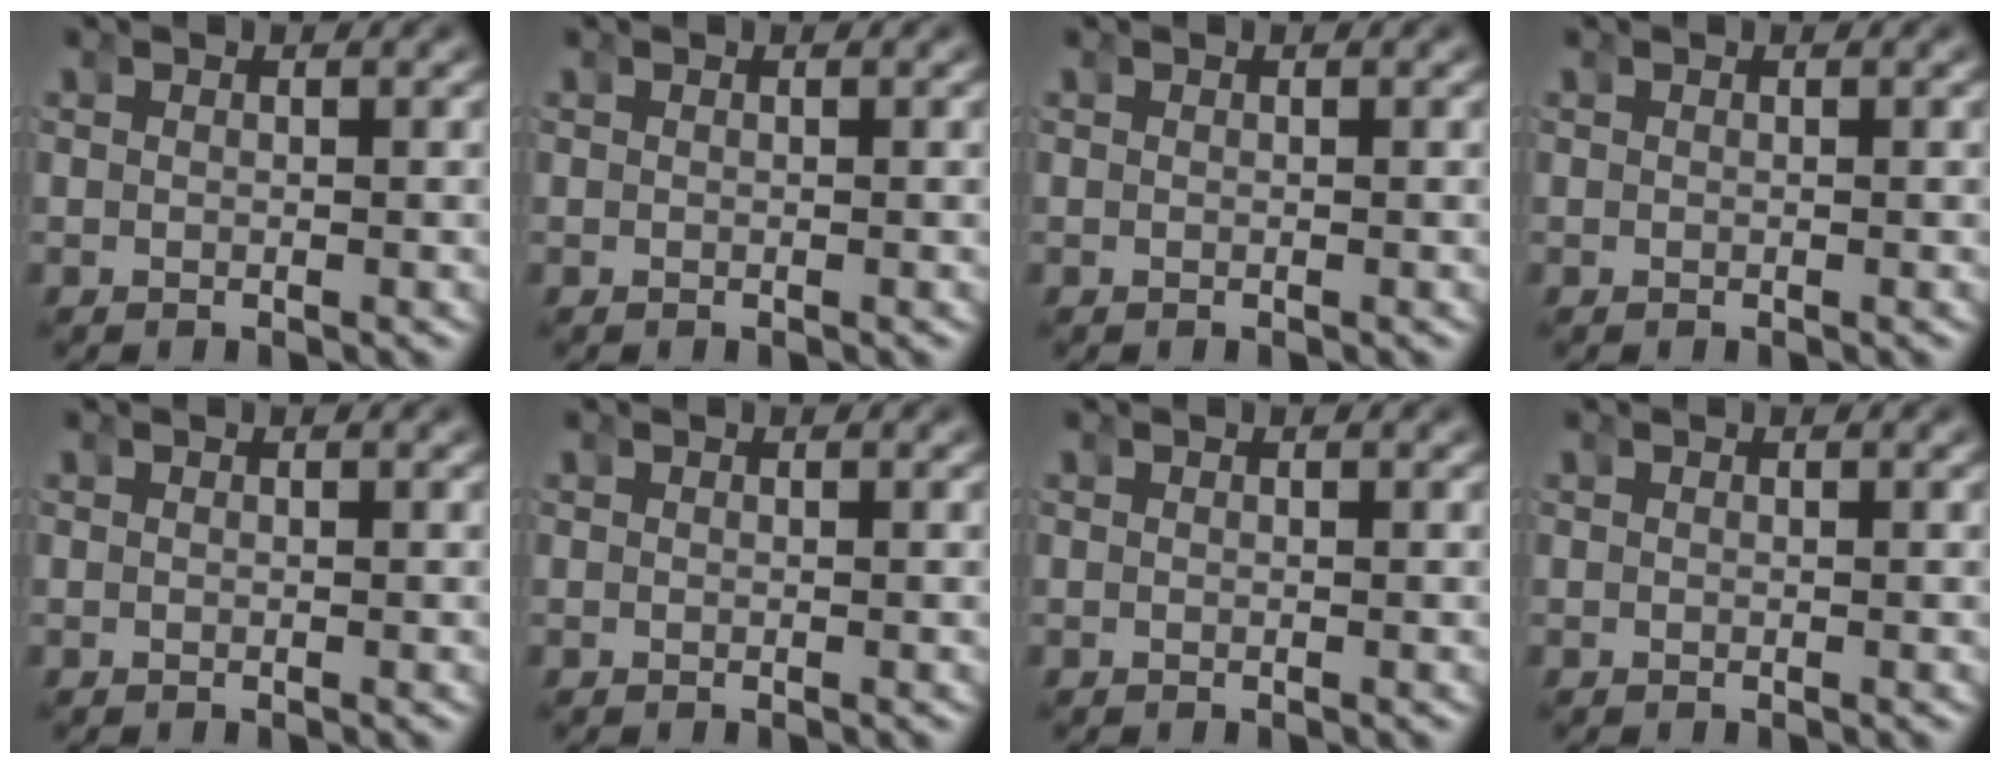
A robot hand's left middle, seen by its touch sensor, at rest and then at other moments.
{"total": 0.0}
{"total": 0.0}
{"total": 0.0}
{"total": 0.0}
{"total": 0.0}
{"total": 0.0}
{"total": 0.0}